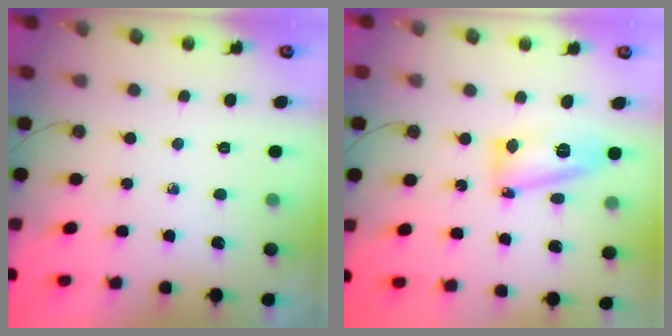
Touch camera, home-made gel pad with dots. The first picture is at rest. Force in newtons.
{"total": 13.5, "press": 13.4, "slide": 1.4}